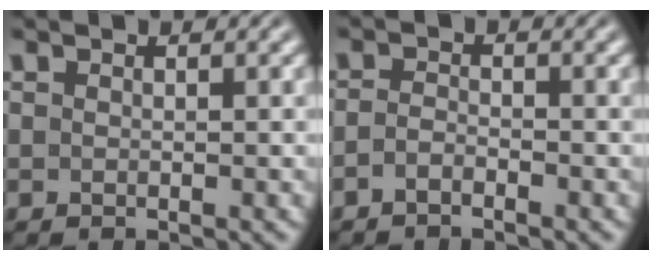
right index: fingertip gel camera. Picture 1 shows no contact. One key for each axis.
{"total": 1.6, "fx": -1.6, "fy": -0.2, "fz": 0.2, "tx": -0.002, "ty": -0.011, "tz": -0.025}